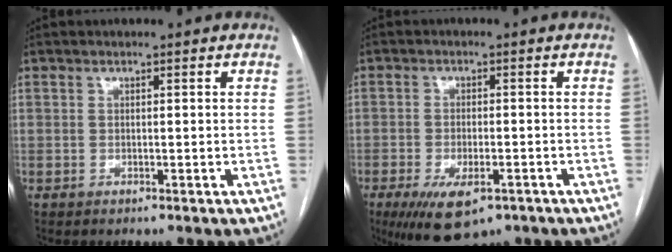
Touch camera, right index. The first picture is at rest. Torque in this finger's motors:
{"motor_torque": [1.30, -0.84, 0.37, 0.10]}